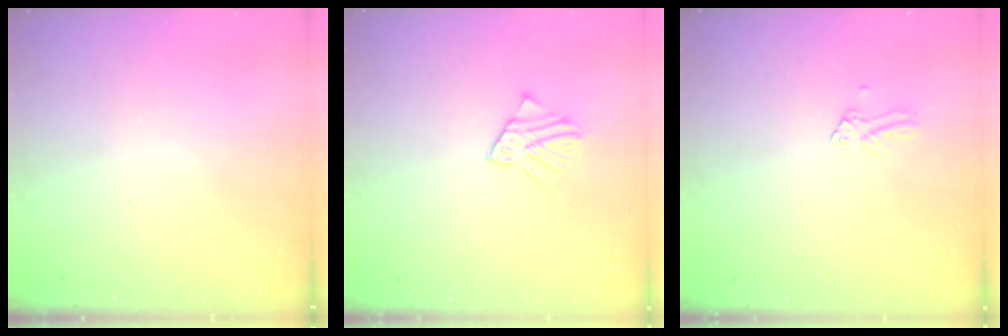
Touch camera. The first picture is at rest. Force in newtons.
{"total": 2.8, "press": 2.8, "slide": 0.3}
{"total": 0.0}